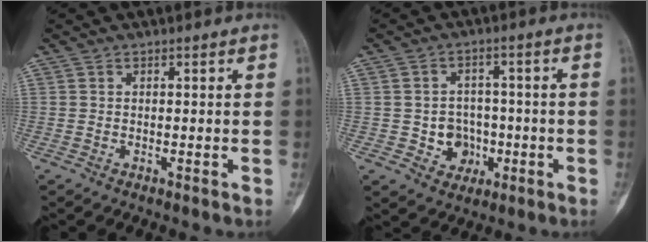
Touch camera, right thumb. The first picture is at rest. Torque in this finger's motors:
{"motor_torque": [0.15, 0.13, 0.47, -0.27, 0.02]}